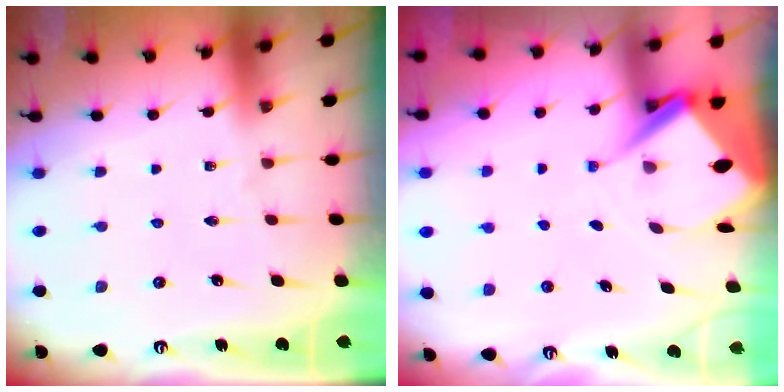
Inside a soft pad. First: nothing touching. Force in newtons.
{"total": 8.2, "press": 8.1, "slide": 0.6}